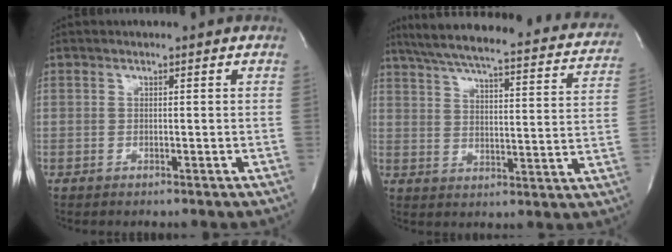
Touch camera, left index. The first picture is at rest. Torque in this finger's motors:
{"motor_torque": [0.63, -0.81, 0.08, 0.07]}